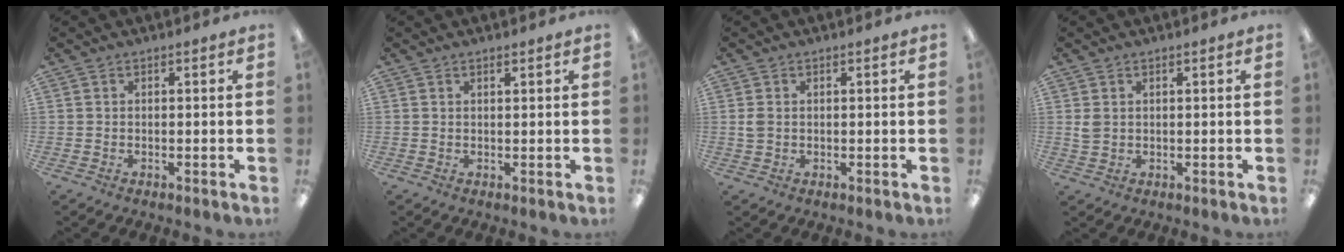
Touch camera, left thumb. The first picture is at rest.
{"total": 1.1, "force": [0.9, 0.2, 0.6], "torque": [-0.013, -0.001, 0.017]}
{"total": 1.7, "force": [0.4, 1.2, 1.2], "torque": [-0.026, 0.005, 0.006]}
{"total": 2.4, "force": [0.9, 1.6, 1.5], "torque": [-0.032, 0.004, 0.016]}